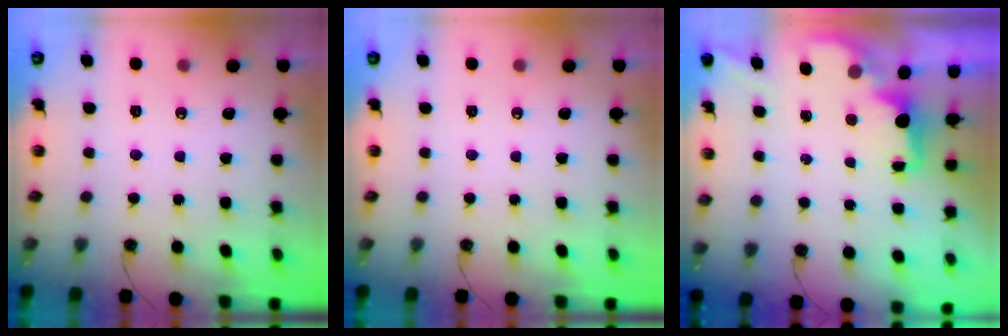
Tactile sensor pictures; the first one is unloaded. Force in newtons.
{"total": 0.0}
{"total": 1.8, "press": 1.6, "slide": 0.8}